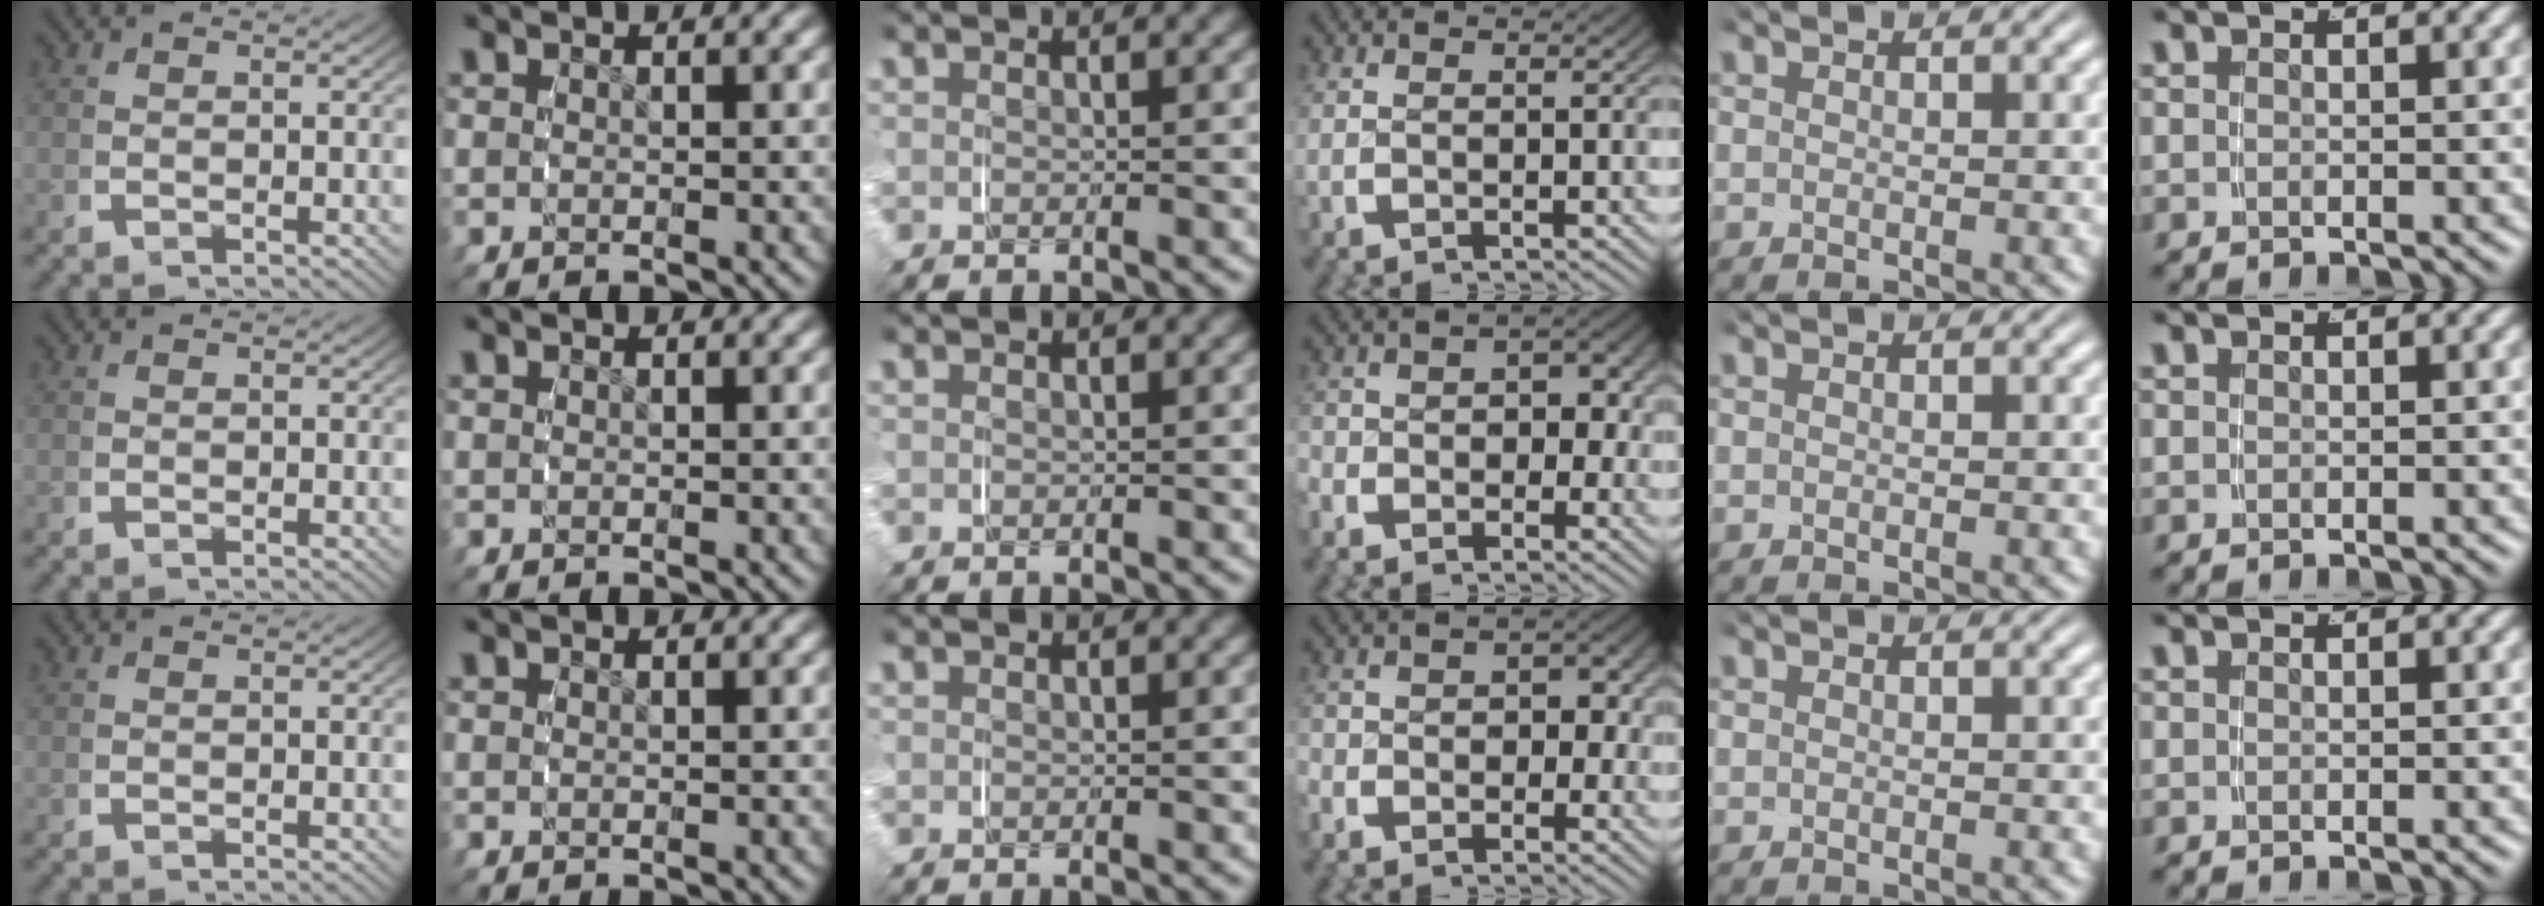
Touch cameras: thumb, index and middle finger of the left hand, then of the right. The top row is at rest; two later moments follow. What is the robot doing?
{"motion": "grasp_and_lifting", "object": "jewelry box"}